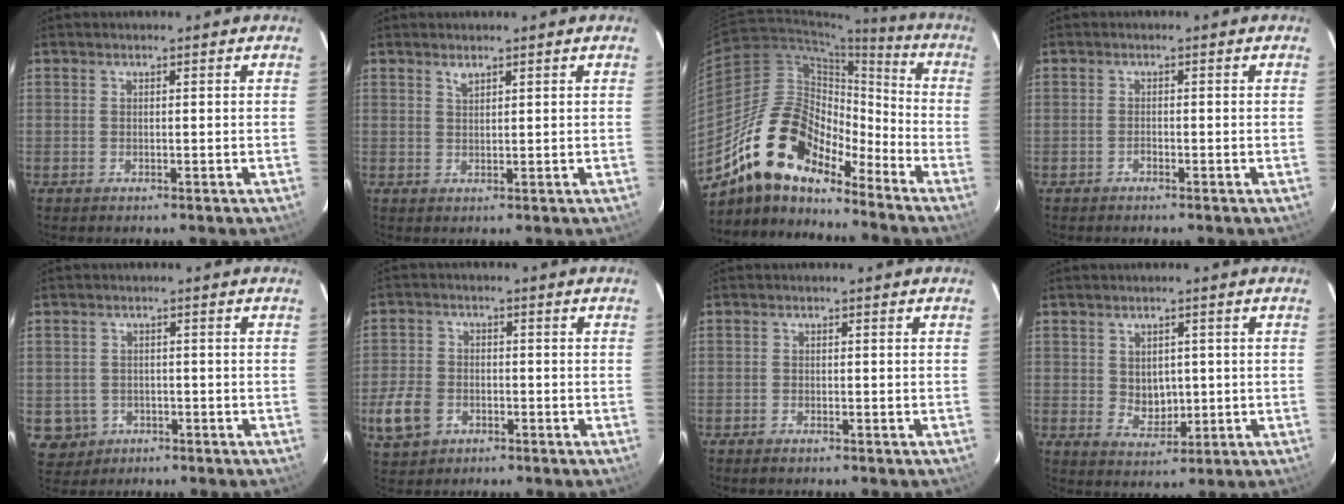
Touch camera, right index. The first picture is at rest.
{"total": 1.3, "force": [1.0, 0.4, 0.6], "torque": [-0.010, 0.001, 0.019]}
{"total": 17.8, "force": [-13.5, 7.3, 9.0], "torque": [-0.162, 0.002, -0.252]}
{"total": 0.7, "force": [-0.6, 0.3, 0.2], "torque": [-0.004, 0.002, -0.013]}
{"total": 5.0, "force": [-1.4, 4.7, 0.7], "torque": [-0.026, 0.010, -0.010]}
{"total": 9.1, "force": [-4.1, 6.8, 4.5], "torque": [-0.120, 0.005, -0.074]}
{"total": 1.0, "force": [-0.9, 0.3, 0.2], "torque": [-0.011, 0.001, -0.019]}
{"total": 4.6, "force": [0.5, 3.8, 2.5], "torque": [-0.040, -0.001, 0.020]}